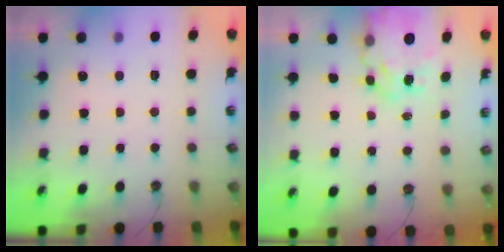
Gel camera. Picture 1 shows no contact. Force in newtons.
{"total": 11.9, "press": 11.8, "slide": 1.2}